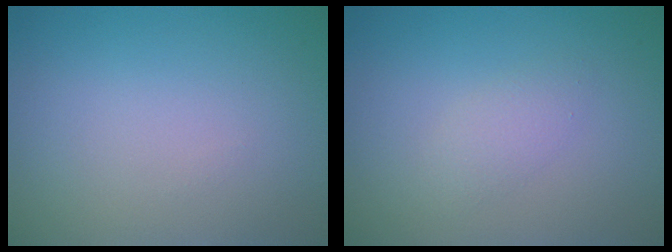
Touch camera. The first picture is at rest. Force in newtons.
{"total": 1.4, "press": 1.4, "slide": 0.1}